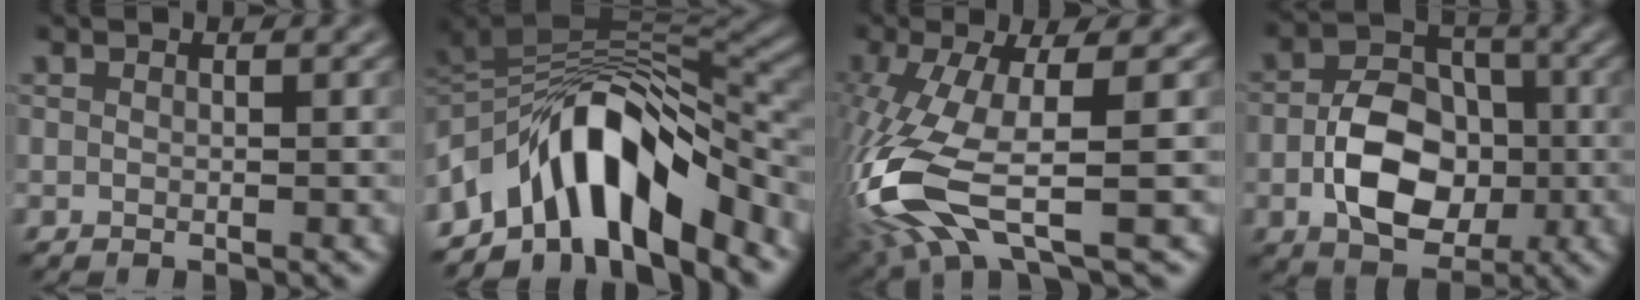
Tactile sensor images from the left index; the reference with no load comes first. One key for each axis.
{"total": 11.1, "fx": -5.7, "fy": 4.6, "fz": 8.3, "tx": -0.120, "ty": 0.009, "tz": -0.107}
{"total": 11.1, "fx": -2.7, "fy": 3.5, "fz": 10.2, "tx": -0.243, "ty": -0.018, "tz": -0.050}
{"total": 7.8, "fx": -1.6, "fy": 5.3, "fz": 5.5, "tx": -0.093, "ty": -0.001, "tz": -0.025}